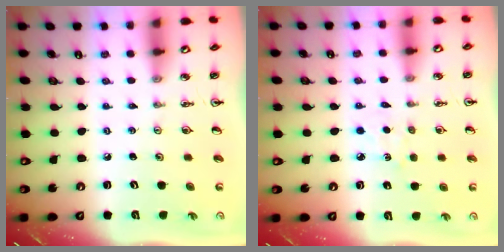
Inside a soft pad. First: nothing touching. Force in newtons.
{"total": 4.1, "press": 4.1, "slide": 0.4}